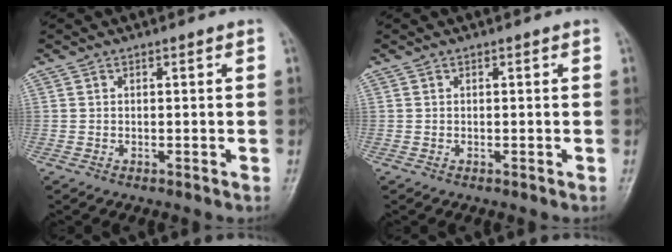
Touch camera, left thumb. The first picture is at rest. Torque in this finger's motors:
{"motor_torque": [0.00, -0.01, 0.00, -0.01, 0.00]}